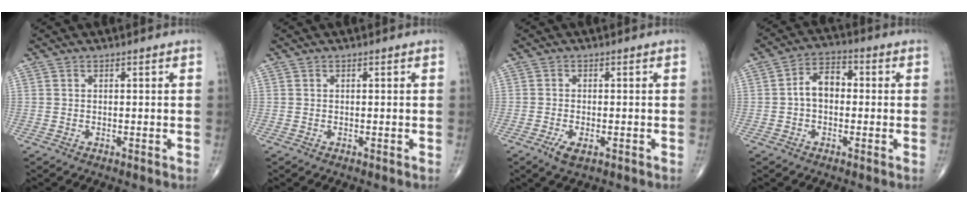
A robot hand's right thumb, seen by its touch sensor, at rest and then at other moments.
{"total": 0.0}
{"total": 3.1, "force": [-1.5, 1.3, 2.4], "torque": [-0.044, -0.002, -0.027]}
{"total": 5.9, "force": [-0.3, 3.9, 4.4], "torque": [-0.062, 0.024, -0.016]}